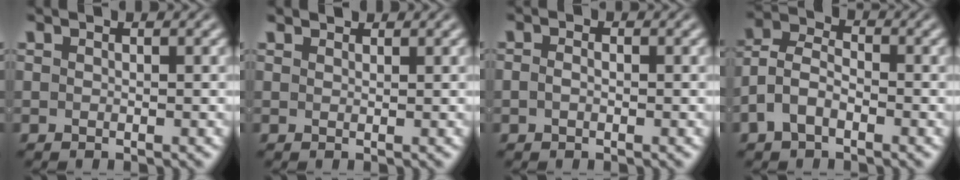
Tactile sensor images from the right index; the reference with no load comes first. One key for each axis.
{"total": 1.3, "fx": 1.2, "fy": -0.6, "fz": -0.1, "tx": 0.014, "ty": 0.000, "tz": 0.026}
{"total": 0.9, "fx": -0.4, "fy": 0.4, "fz": 0.8, "tx": -0.020, "ty": -0.005, "tz": -0.005}
{"total": 5.9, "fx": -1.3, "fy": 4.7, "fz": 3.2, "tx": -0.079, "ty": -0.019, "tz": -0.022}